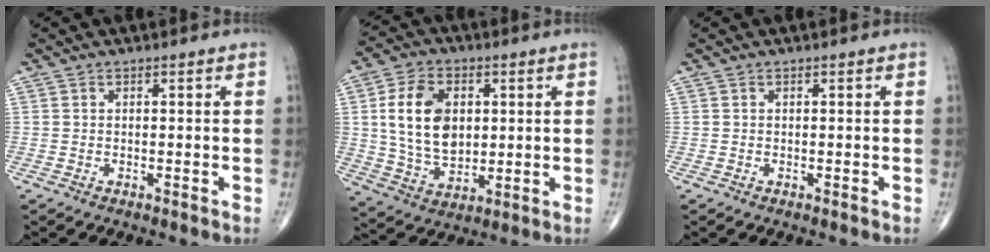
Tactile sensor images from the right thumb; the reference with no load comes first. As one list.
[{"total": 14.3, "force": [2.5, 9.5, 10.3], "torque": [-0.164, -0.010, 0.050]}, {"total": 0.0}]